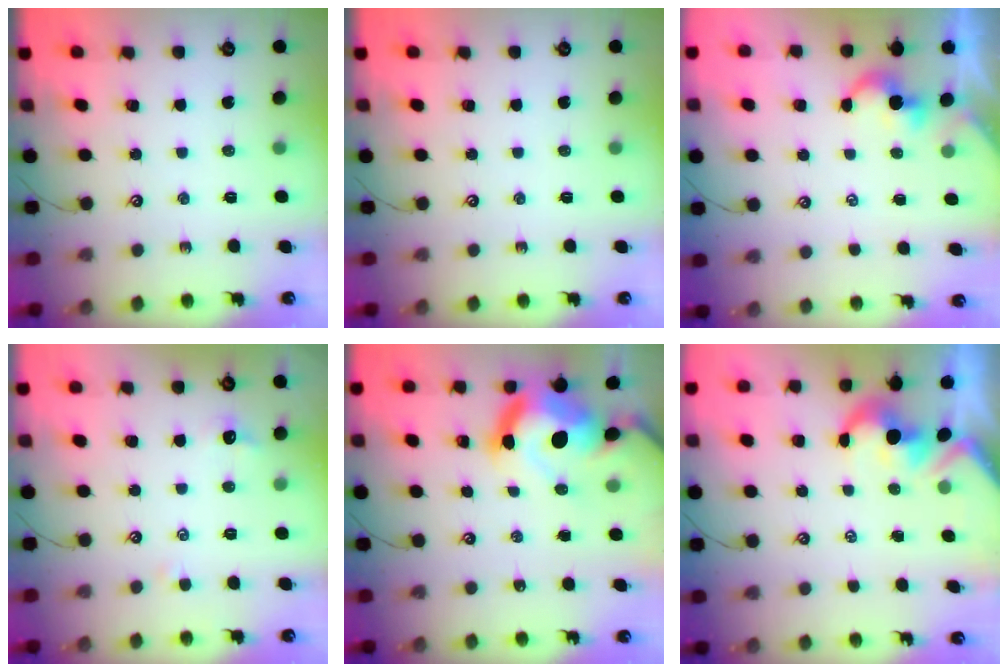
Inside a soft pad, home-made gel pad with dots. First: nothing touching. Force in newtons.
{"total": 0.0}
{"total": 3.8, "press": 3.8, "slide": 0.1}
{"total": 0.8, "press": 0.5, "slide": 0.7}
{"total": 16.6, "press": 16.5, "slide": 2.2}
{"total": 1.7, "press": 1.3, "slide": 1.1}